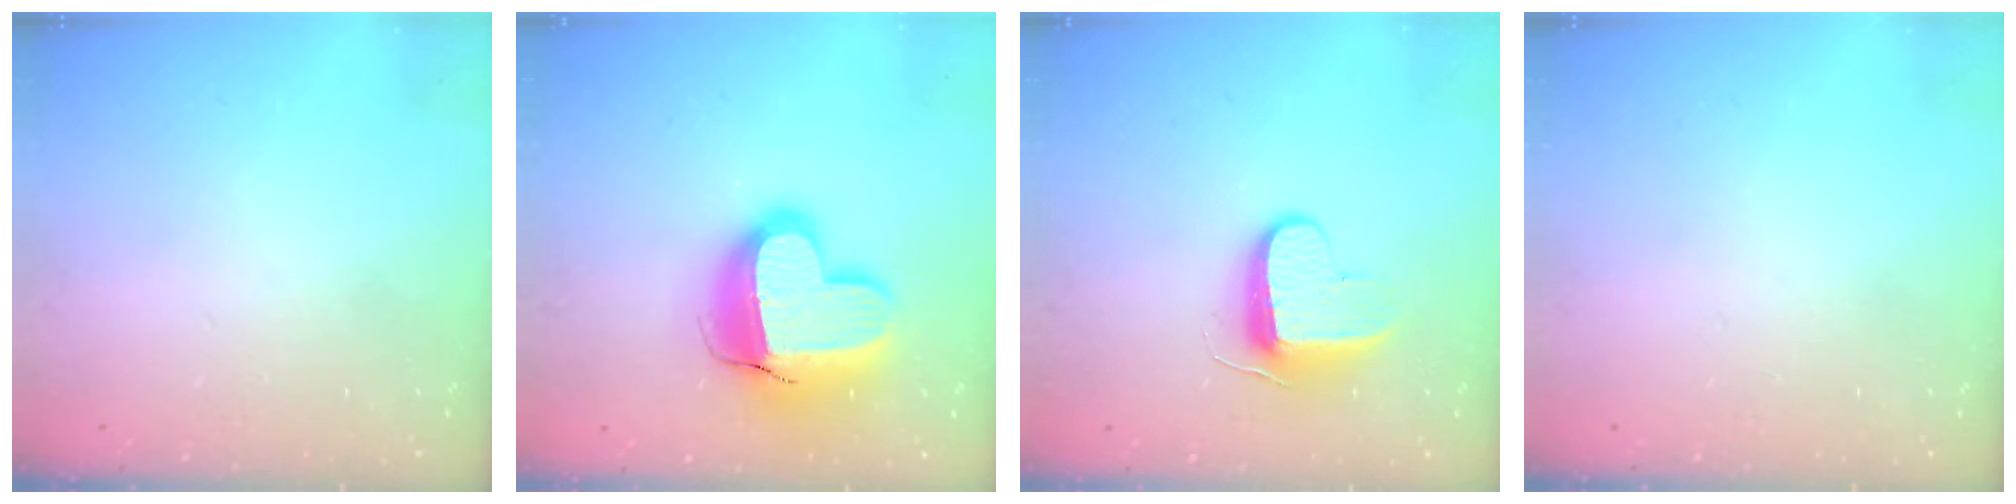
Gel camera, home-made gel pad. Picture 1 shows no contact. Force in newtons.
{"total": 18.3, "press": 18.3, "slide": 1.4}
{"total": 9.1, "press": 9.1, "slide": 1.0}
{"total": 0.0}